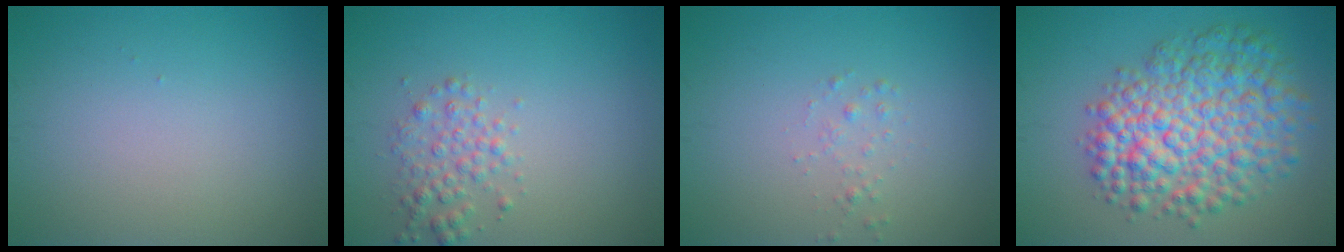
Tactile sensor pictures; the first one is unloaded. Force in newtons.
{"total": 2.2, "press": 2.2, "slide": 0.0}
{"total": 0.8, "press": 0.7, "slide": 0.1}
{"total": 9.0, "press": 9.0, "slide": 0.2}